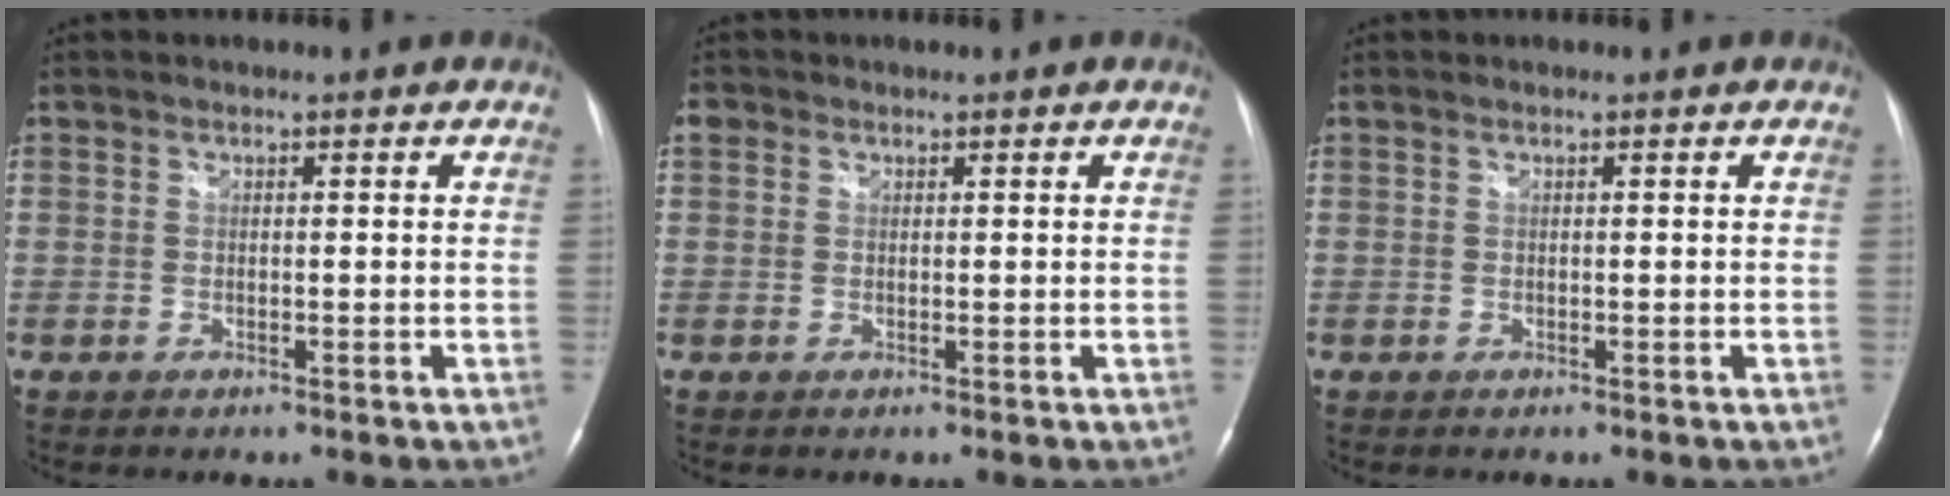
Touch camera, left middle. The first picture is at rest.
{"total": 1.7, "force": [0.7, 1.5, 0.4], "torque": [-0.006, 0.014, 0.011]}
{"total": 0.0}